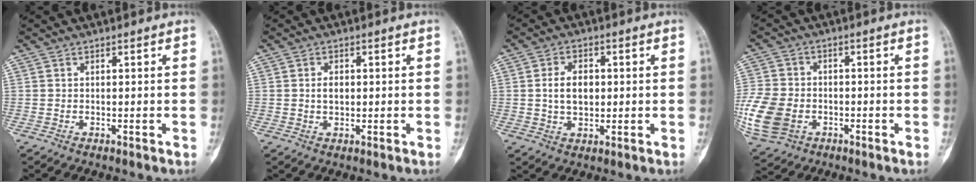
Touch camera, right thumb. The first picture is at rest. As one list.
[{"total": 2.7, "force": [0.2, 1.8, 2.0], "torque": [-0.026, 0.001, 0.004]}, {"total": 6.2, "force": [0.5, 4.2, 4.6], "torque": [-0.069, 0.003, 0.009]}, {"total": 15.4, "force": [-4.2, 11.6, 9.2], "torque": [-0.229, -0.001, -0.071]}]